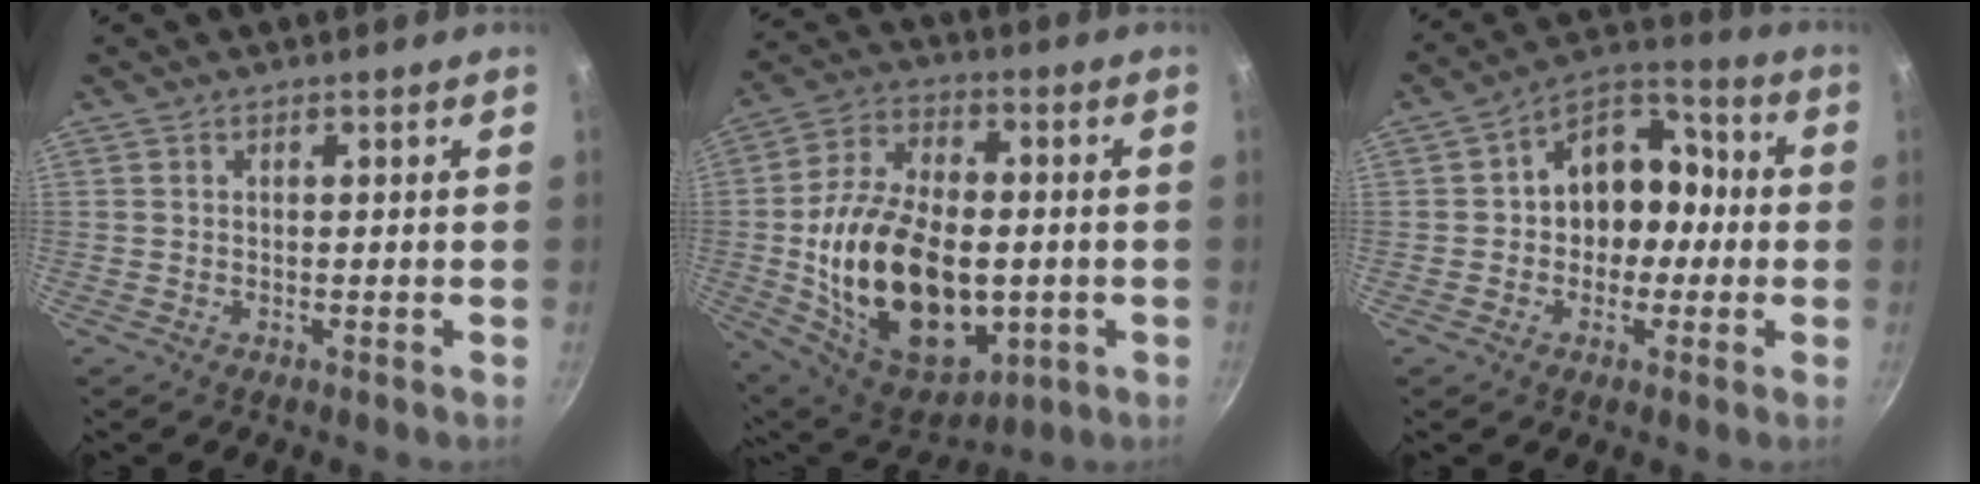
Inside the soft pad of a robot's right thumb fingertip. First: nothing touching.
{"total": 26.7, "force": [-3.1, 16.2, 21.0], "torque": [-0.356, 0.011, -0.037]}
{"total": 12.3, "force": [-0.6, 9.9, 7.3], "torque": [-0.044, 0.047, -0.023]}